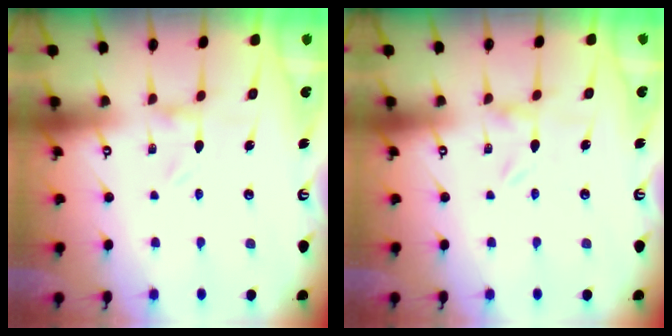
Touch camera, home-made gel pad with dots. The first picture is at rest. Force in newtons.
{"total": 0.0}